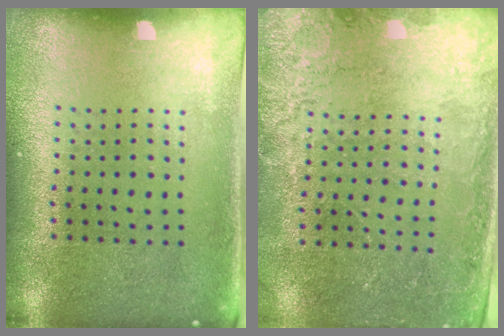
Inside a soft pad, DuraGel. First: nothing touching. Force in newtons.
{"total": 2.5, "press": 2.4, "slide": 0.7}